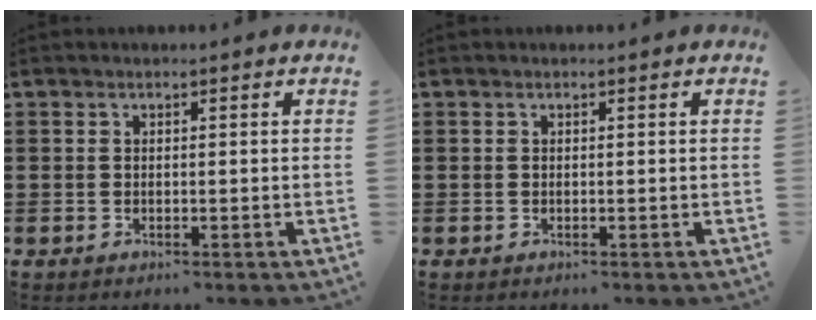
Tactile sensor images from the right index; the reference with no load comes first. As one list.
[{"total": 0.0}]